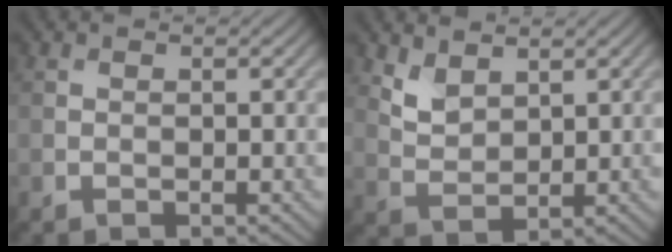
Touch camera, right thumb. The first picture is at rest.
{"total": 3.4, "force": [2.4, 1.7, 1.7], "torque": [-0.047, -0.006, 0.057]}